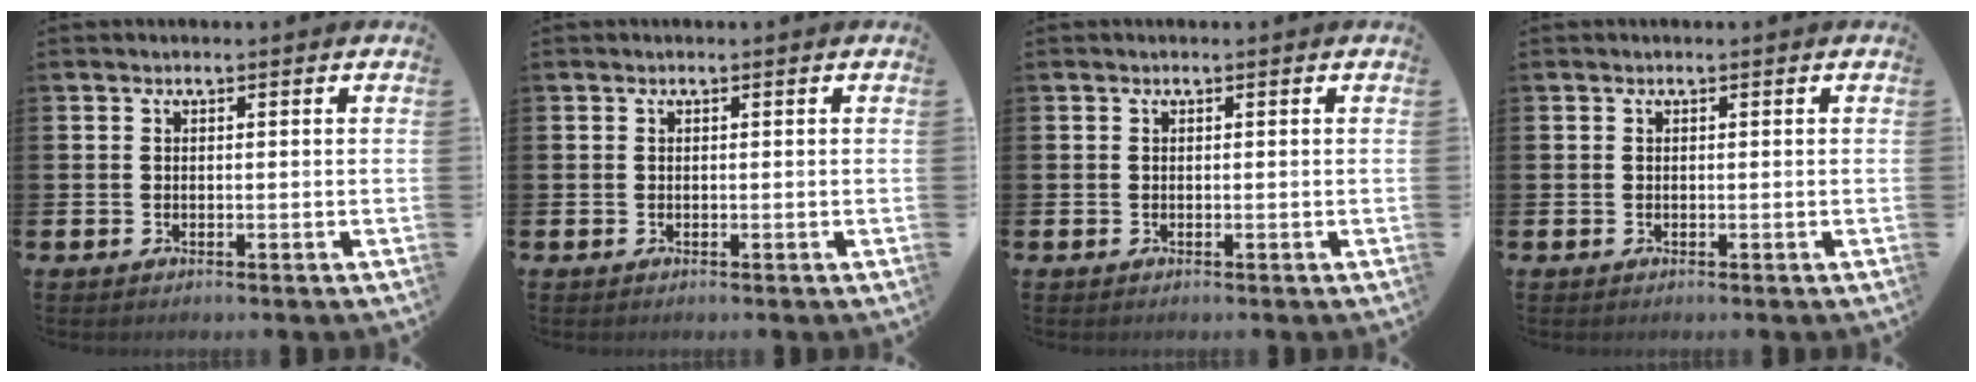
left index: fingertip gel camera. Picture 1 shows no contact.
{"total": 0.0}
{"total": 0.0}
{"total": 0.0}